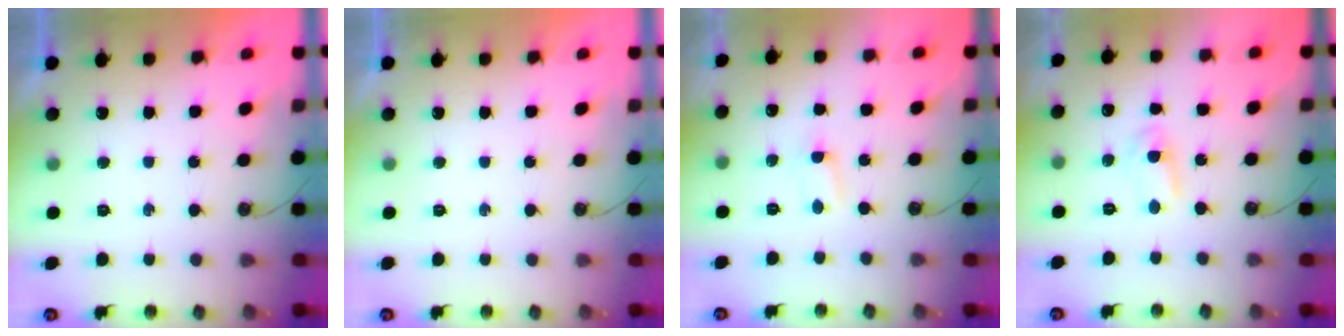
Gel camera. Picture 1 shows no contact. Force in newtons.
{"total": 0.0}
{"total": 0.8, "press": 0.8, "slide": 0.1}
{"total": 2.9, "press": 2.9, "slide": 0.4}